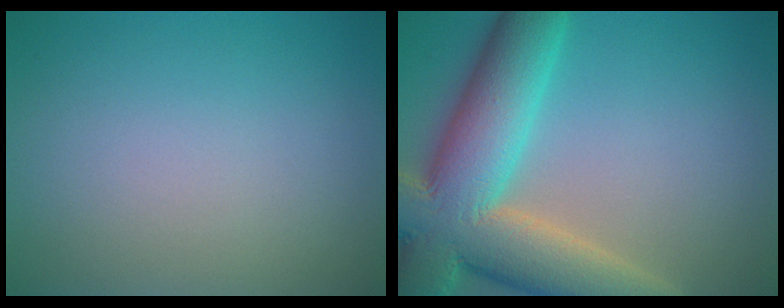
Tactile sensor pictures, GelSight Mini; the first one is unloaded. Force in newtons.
{"total": 13.4, "press": 13.3, "slide": 1.1}